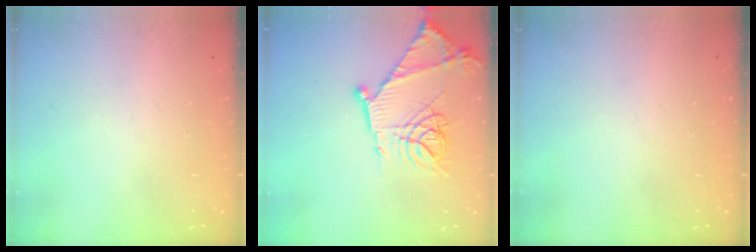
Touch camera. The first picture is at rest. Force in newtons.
{"total": 16.5, "press": 16.4, "slide": 1.1}
{"total": 0.0}